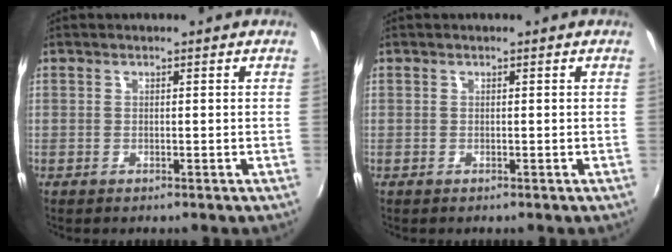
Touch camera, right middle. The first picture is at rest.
{"total": 0.0}